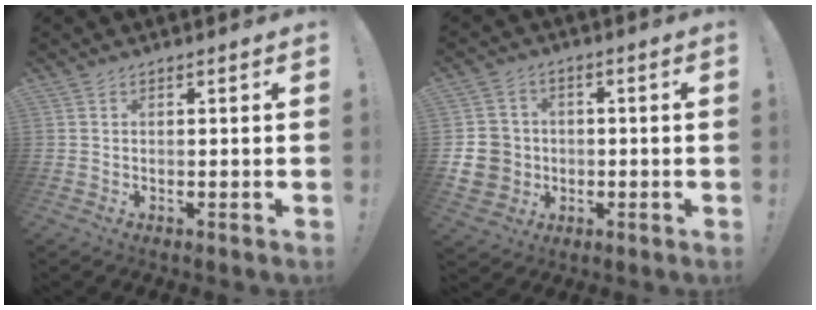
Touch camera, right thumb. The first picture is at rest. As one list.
[{"total": 10.7, "force": [-1.6, 9.8, 4.0], "torque": [-0.080, 0.023, -0.021]}]